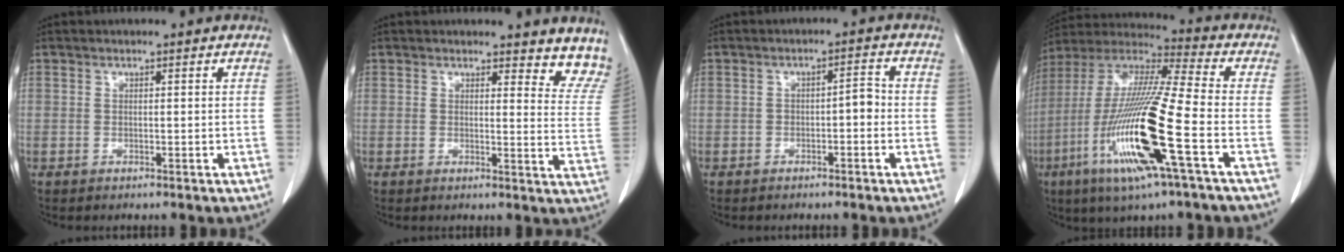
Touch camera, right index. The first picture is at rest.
{"total": 8.8, "force": [8.3, 2.4, 1.5], "torque": [0.030, -0.044, 0.055]}
{"total": 2.7, "force": [-1.0, 1.0, 2.2], "torque": [-0.034, 0.013, -0.014]}
{"total": 20.8, "force": [-7.0, 0.6, 19.6], "torque": [-0.427, -0.033, -0.140]}